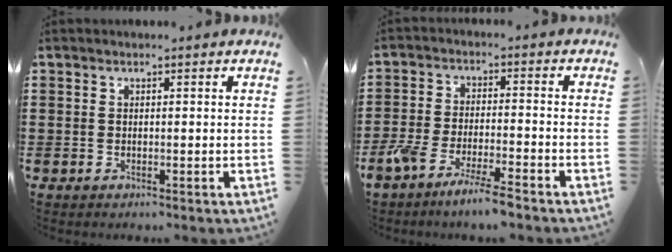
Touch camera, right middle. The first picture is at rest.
{"total": 6.2, "force": [-5.4, 0.1, 2.9], "torque": [-0.067, -0.013, -0.104]}